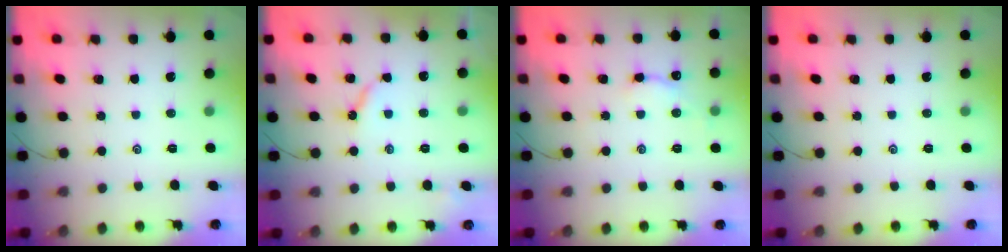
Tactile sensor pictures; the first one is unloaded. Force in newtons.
{"total": 4.5, "press": 4.4, "slide": 0.2}
{"total": 4.7, "press": 4.7, "slide": 0.5}
{"total": 0.0}